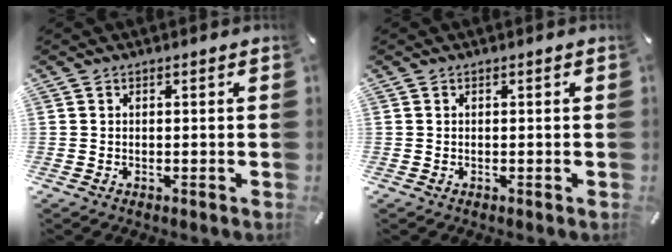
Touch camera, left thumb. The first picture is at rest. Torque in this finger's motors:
{"motor_torque": [0.03, 0.03, 0.00, 0.00, 0.00]}